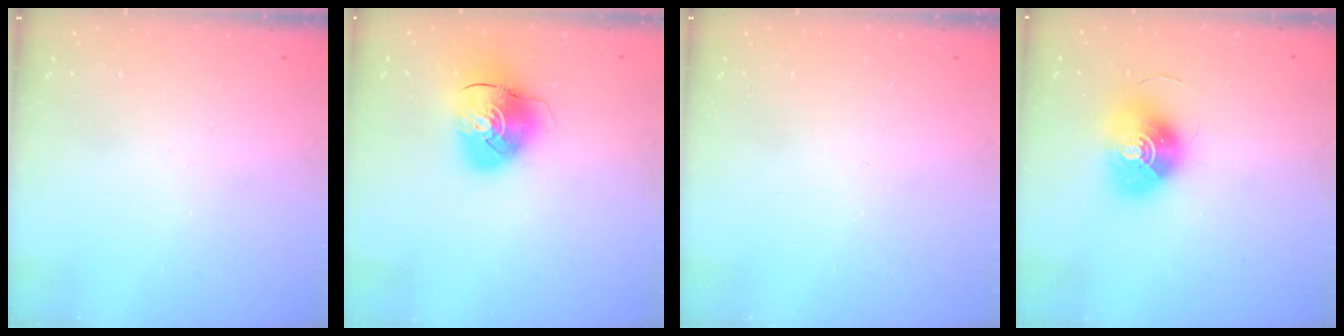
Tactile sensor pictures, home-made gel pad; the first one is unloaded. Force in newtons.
{"total": 9.7, "press": 9.6, "slide": 1.4}
{"total": 0.0}
{"total": 14.4, "press": 14.4, "slide": 0.5}